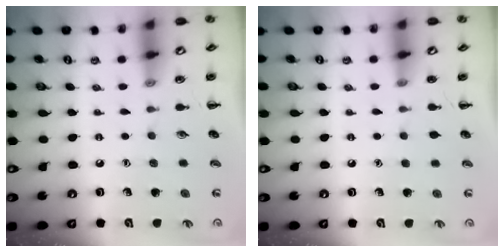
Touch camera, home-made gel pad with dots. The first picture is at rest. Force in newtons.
{"total": 0.0}